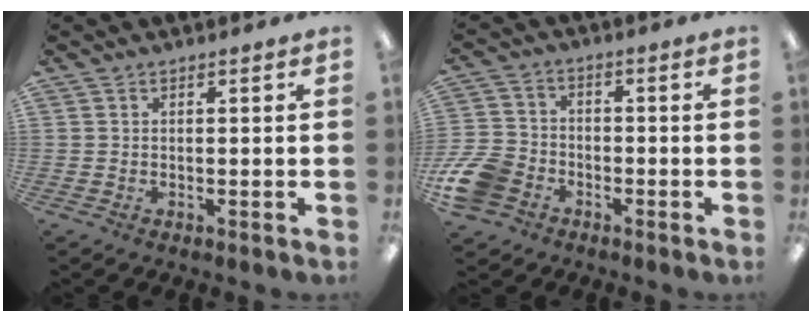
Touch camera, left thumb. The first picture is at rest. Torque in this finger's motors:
{"motor_torque": [-0.45, 1.67, 0.34, -0.27, 0.07]}